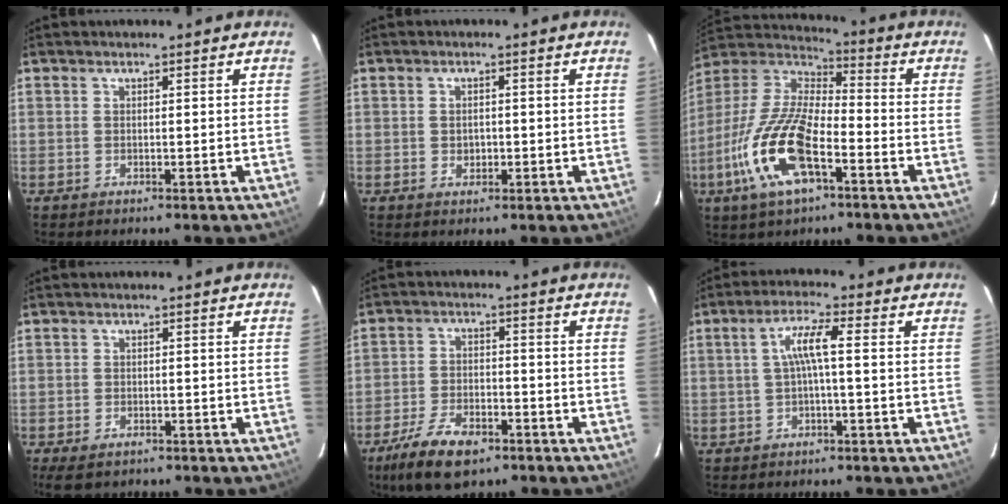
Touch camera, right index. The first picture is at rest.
{"total": 1.8, "force": [-0.3, 1.5, 1.0], "torque": [-0.015, 0.003, -0.004]}
{"total": 18.6, "force": [-7.9, 7.0, 15.3], "torque": [-0.324, -0.020, -0.159]}
{"total": 4.7, "force": [-3.3, 2.5, 2.1], "torque": [-0.053, -0.012, -0.053]}
{"total": 11.4, "force": [-7.5, 5.2, 6.9], "torque": [-0.163, -0.014, -0.135]}
{"total": 4.7, "force": [-0.2, 0.2, 4.7], "torque": [-0.093, 0.007, -0.001]}